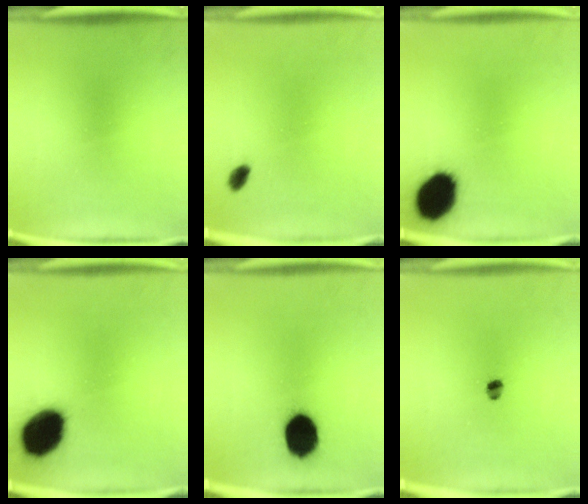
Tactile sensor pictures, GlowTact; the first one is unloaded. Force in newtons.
{"total": 1.9}
{"total": 13.4}
{"total": 16.8}
{"total": 11.6}
{"total": 2.3}